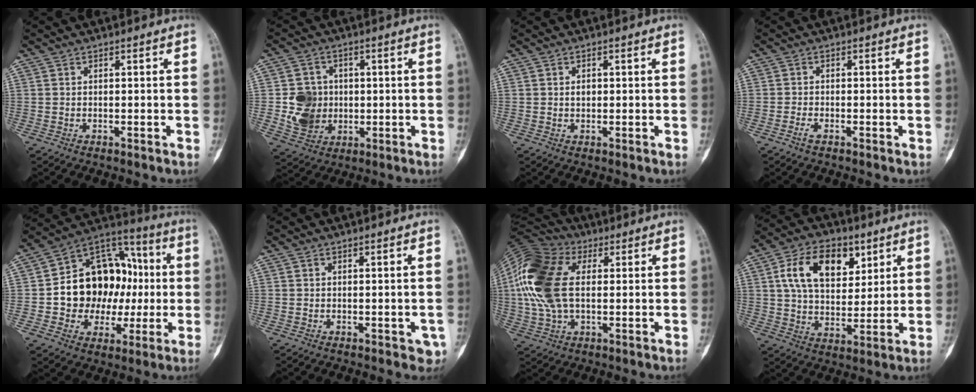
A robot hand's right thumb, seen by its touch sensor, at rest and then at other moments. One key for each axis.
{"total": 9.0, "fx": -0.3, "fy": 7.9, "fz": 4.2, "tx": -0.044, "ty": 0.002, "tz": 0.004}
{"total": 3.5, "fx": 0.3, "fy": 2.8, "fz": 2.1, "tx": -0.011, "ty": 0.003, "tz": 0.003}
{"total": 1.4, "fx": -0.9, "fy": 0.6, "fz": 0.9, "tx": -0.019, "ty": 0.000, "tz": -0.023}
{"total": 20.3, "fx": 0.1, "fy": 15.5, "fz": 13.2, "tx": -0.145, "ty": 0.039, "tz": 0.009}
{"total": 2.2, "fx": -0.4, "fy": 1.5, "fz": 1.6, "tx": 0.001, "ty": 0.001, "tz": -0.002}
{"total": 18.6, "fx": 2.8, "fy": 11.2, "fz": 14.5, "tx": -0.320, "ty": 0.013, "tz": 0.047}
{"total": 15.1, "fx": 5.7, "fy": 9.5, "fz": 10.3, "tx": -0.142, "ty": -0.013, "tz": 0.104}